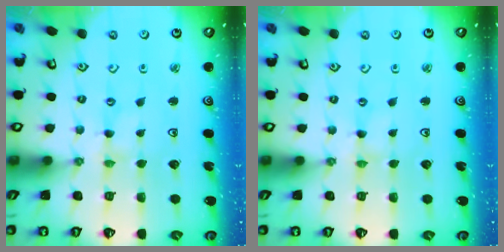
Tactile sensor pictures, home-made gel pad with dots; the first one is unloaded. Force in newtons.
{"total": 0.0}